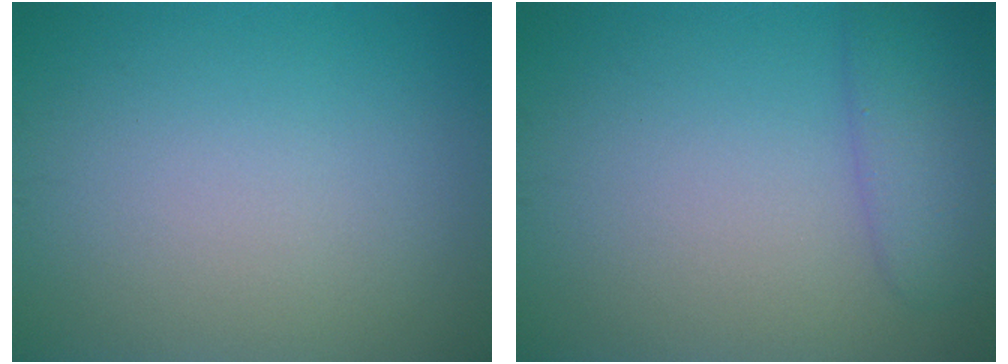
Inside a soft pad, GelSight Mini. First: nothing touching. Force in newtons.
{"total": 2.9, "press": 2.9, "slide": 0.3}